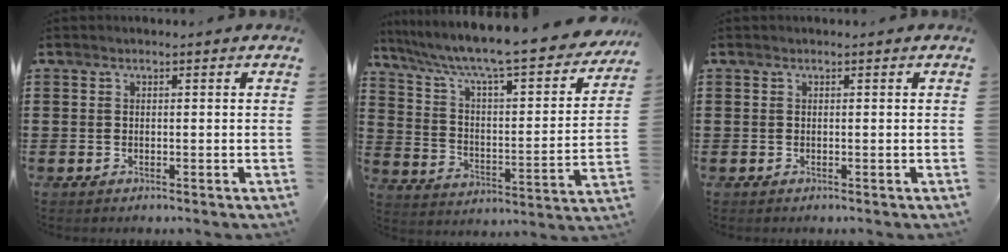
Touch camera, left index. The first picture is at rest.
{"total": 8.7, "force": [7.4, 0.4, 4.5], "torque": [-0.120, -0.057, 0.118]}
{"total": 0.0}